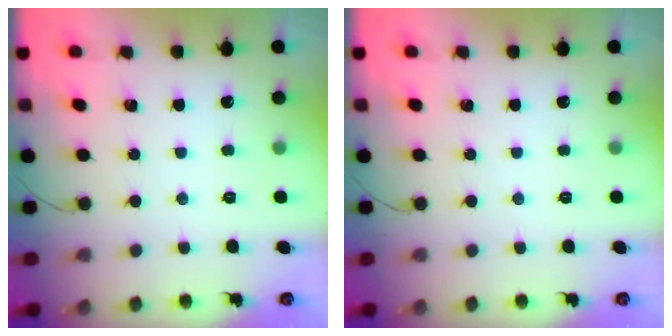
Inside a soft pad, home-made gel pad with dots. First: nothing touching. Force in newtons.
{"total": 0.0}